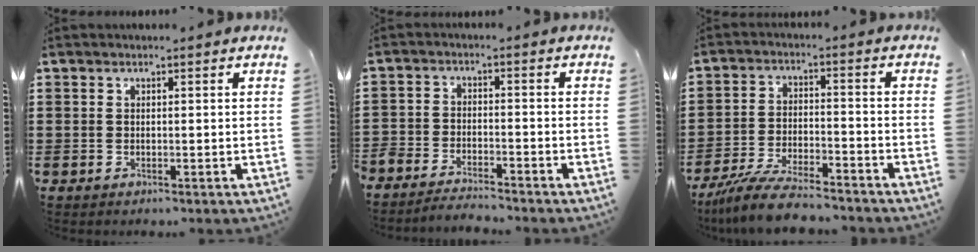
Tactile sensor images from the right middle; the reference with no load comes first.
{"total": 3.8, "force": [-3.8, 0.5, -0.2], "torque": [-0.003, 0.004, -0.082]}
{"total": 7.9, "force": [-7.1, 1.0, 3.4], "torque": [-0.073, 0.004, -0.136]}